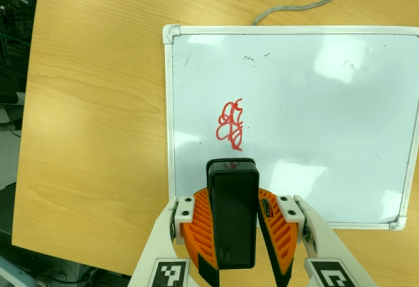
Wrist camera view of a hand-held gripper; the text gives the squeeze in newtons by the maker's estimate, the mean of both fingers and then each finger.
{"total": 9.4, "left": 8.8, "right": 10.0}